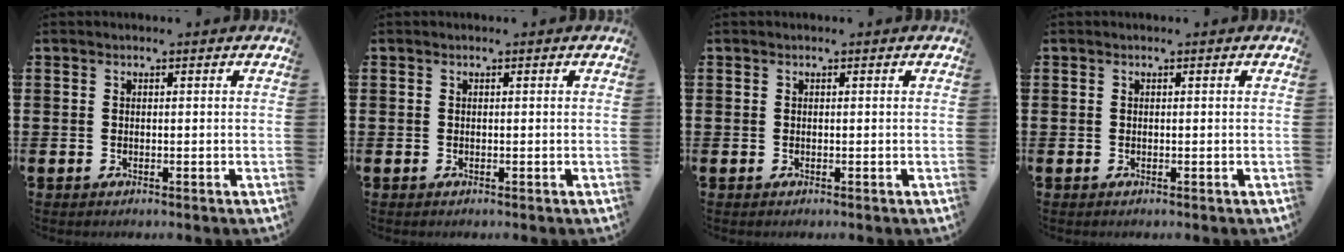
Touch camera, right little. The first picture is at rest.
{"total": 0.0}
{"total": 0.0}
{"total": 0.0}